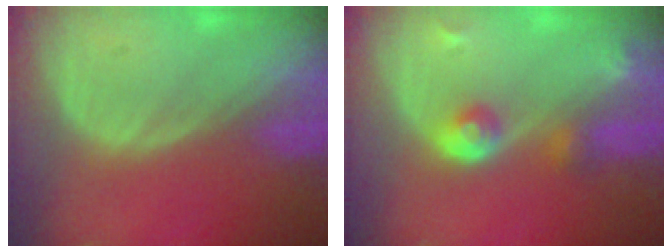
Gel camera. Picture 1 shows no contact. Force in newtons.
{"total": 4.3, "press": 4.3, "slide": 0.3}